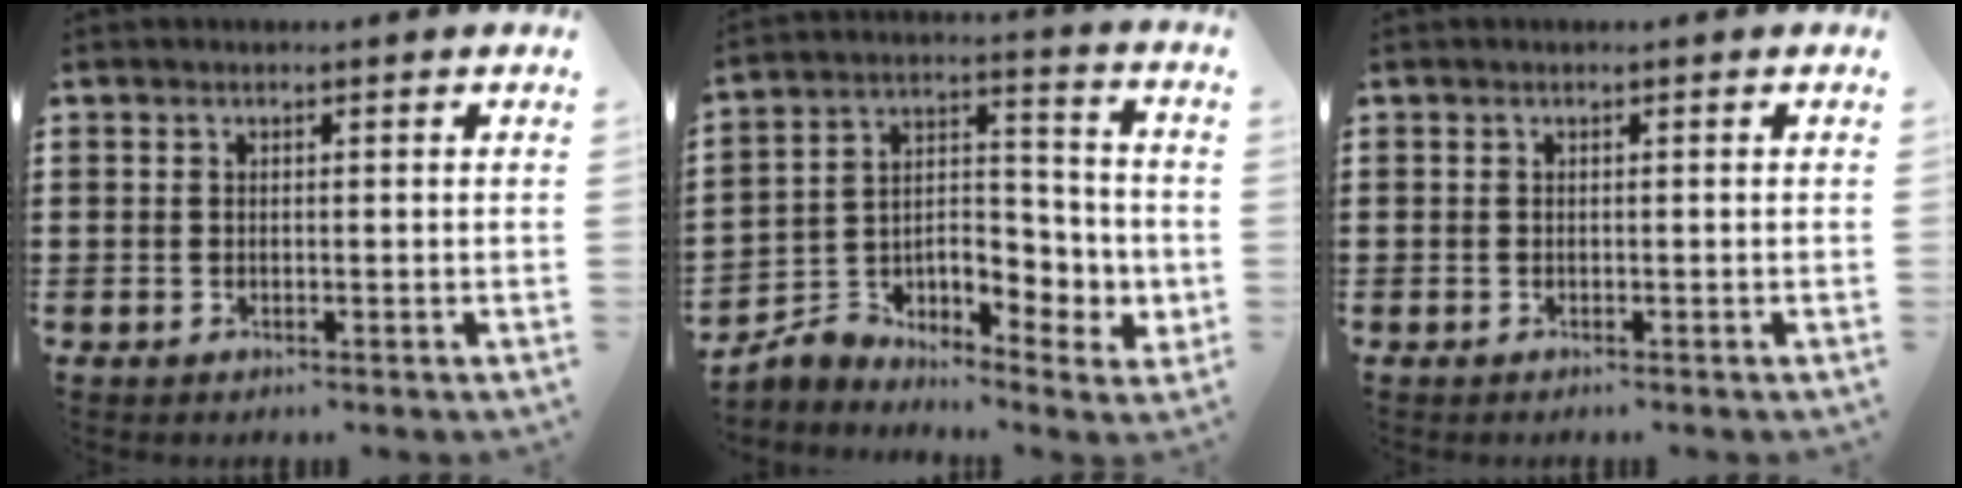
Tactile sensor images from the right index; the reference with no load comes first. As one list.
[{"total": 5.3, "force": [-2.0, 4.3, 2.3], "torque": [-0.056, -0.007, -0.036]}, {"total": 0.0}]